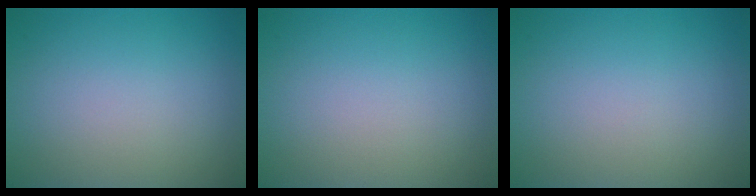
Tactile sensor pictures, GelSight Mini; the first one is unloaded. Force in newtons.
{"total": 0.0}
{"total": 0.0}